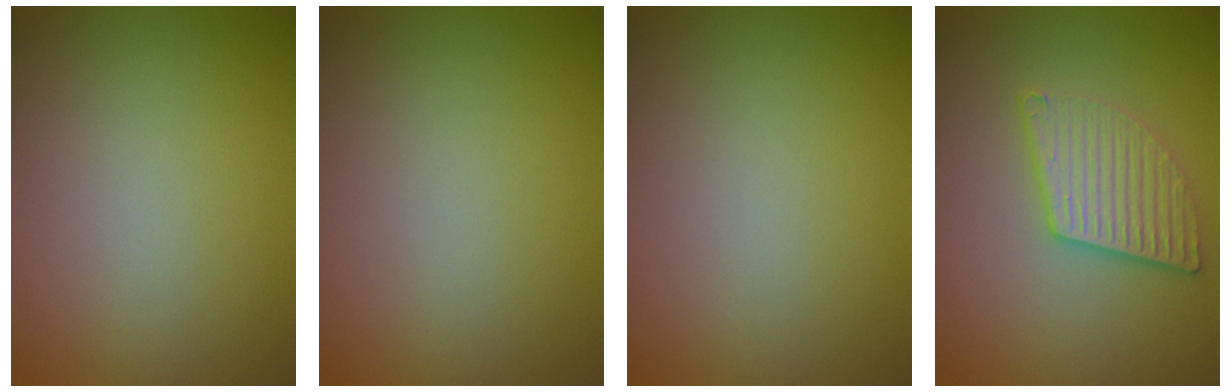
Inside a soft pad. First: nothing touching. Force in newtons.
{"total": 0.0}
{"total": 0.0}
{"total": 3.2, "press": 3.1, "slide": 0.6}